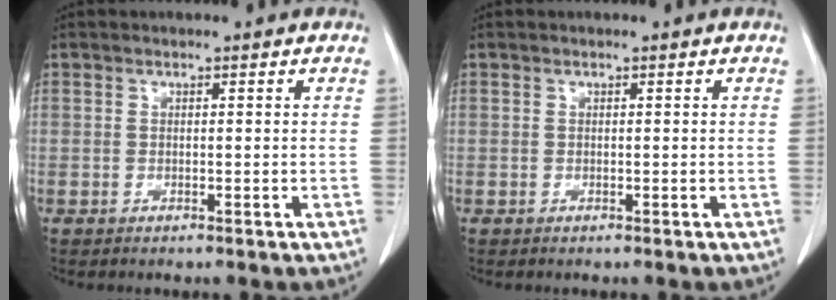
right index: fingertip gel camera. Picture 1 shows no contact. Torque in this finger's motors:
{"motor_torque": [0.00, 0.00, 0.00, 0.00]}